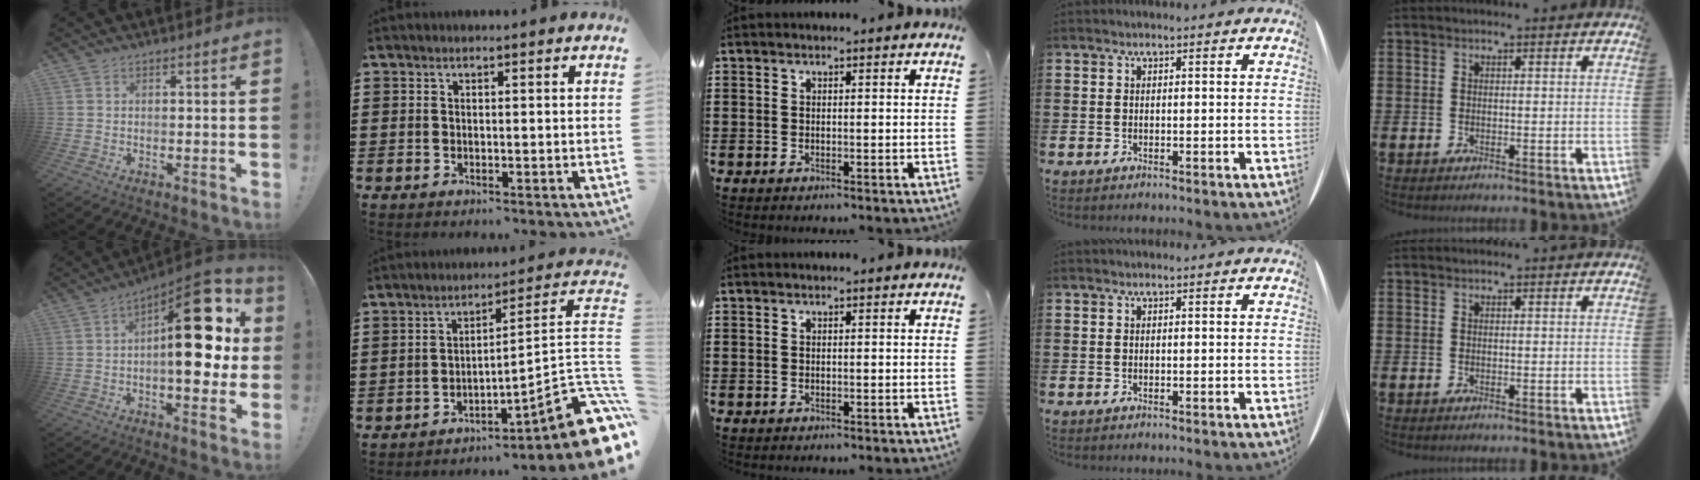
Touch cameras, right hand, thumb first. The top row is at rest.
{"thumb": {"total": 22.5, "force": [2.9, 9.9, 20.0], "torque": [-0.257, -0.018, 0.049]}, "index": {"total": 9.4, "force": [-4.1, 2.5, 8.0], "torque": [-0.098, -0.017, -0.082]}}